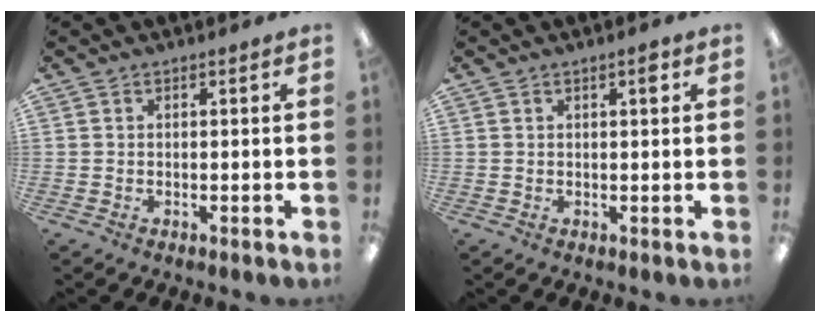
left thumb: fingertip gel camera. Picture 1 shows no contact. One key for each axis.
{"total": 2.1, "fx": 1.0, "fy": 0.5, "fz": 1.7, "tx": -0.020, "ty": -0.002, "tz": 0.013}